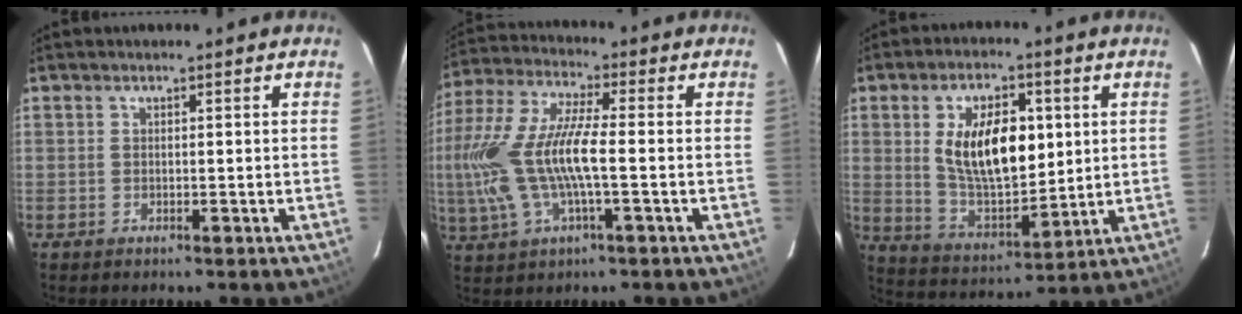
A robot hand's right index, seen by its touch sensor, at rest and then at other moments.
{"total": 17.6, "force": [-2.5, 5.0, 16.7], "torque": [-0.339, -0.008, -0.048]}
{"total": 15.1, "force": [3.3, 7.5, 12.7], "torque": [-0.227, 0.005, 0.073]}